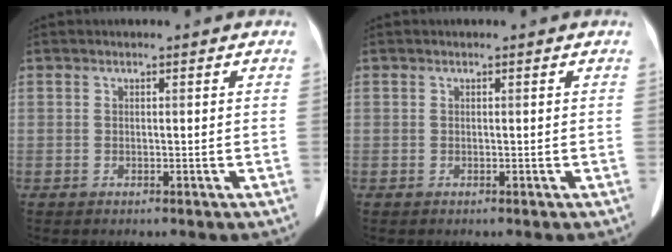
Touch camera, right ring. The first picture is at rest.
{"total": 0.0}